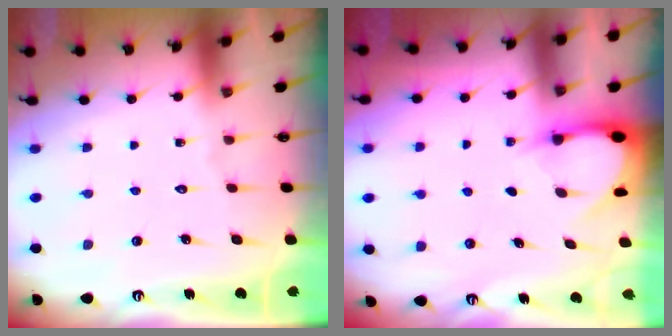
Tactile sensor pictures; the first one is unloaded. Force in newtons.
{"total": 2.9, "press": 2.9, "slide": 0.3}